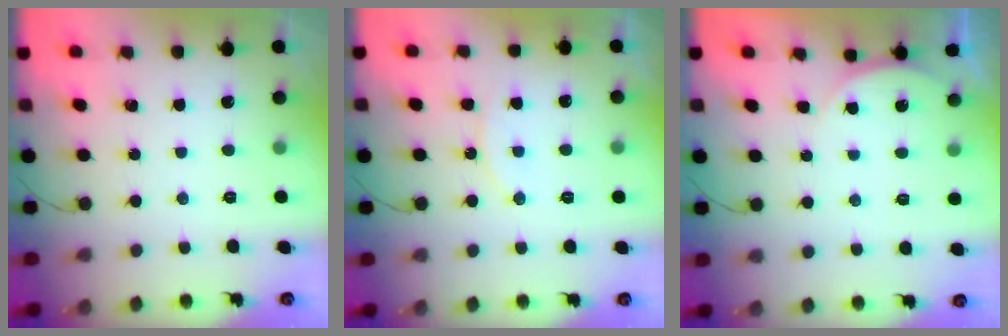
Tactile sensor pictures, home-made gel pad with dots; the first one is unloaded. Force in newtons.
{"total": 9.3, "press": 9.3, "slide": 0.6}
{"total": 2.7, "press": 2.3, "slide": 1.4}